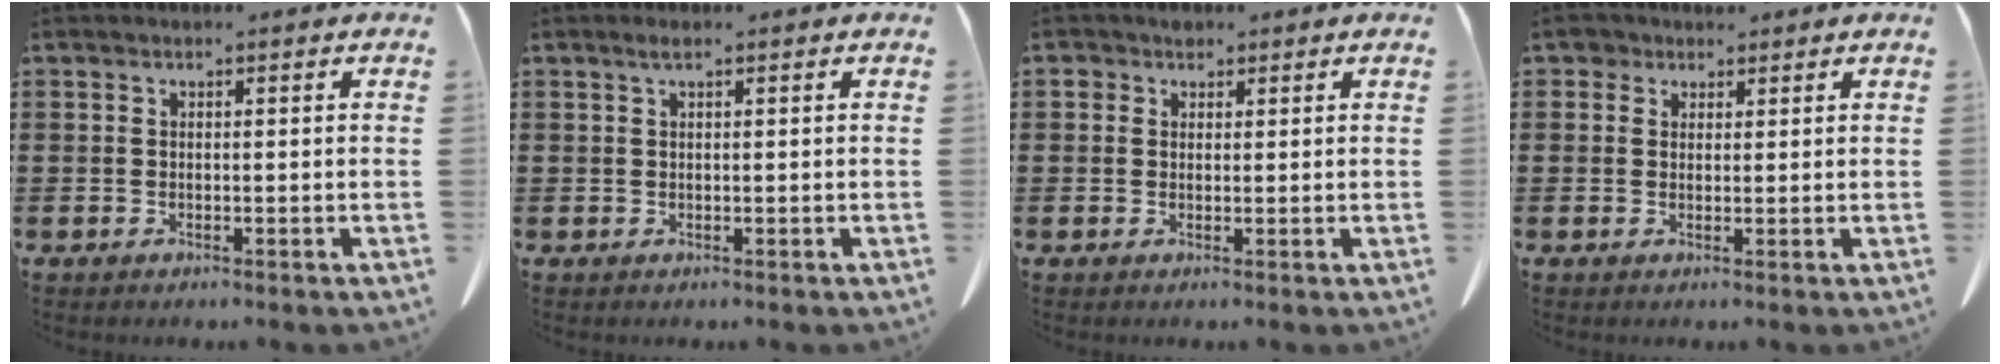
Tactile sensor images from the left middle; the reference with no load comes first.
{"total": 0.9, "force": [0.4, 0.0, 0.8], "torque": [-0.014, 0.002, 0.007]}
{"total": 1.9, "force": [1.2, 1.4, 0.5], "torque": [-0.006, 0.004, 0.019]}
{"total": 2.2, "force": [1.6, 1.5, 0.4], "torque": [-0.007, 0.005, 0.027]}